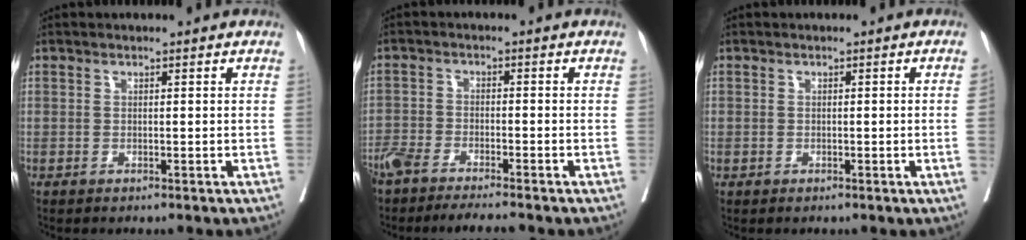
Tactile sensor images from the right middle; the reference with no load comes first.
{"total": 8.3, "force": [-7.4, 0.7, 3.9], "torque": [-0.061, -0.010, -0.123]}
{"total": 1.1, "force": [-0.2, -0.3, 1.0], "torque": [-0.016, 0.003, -0.001]}